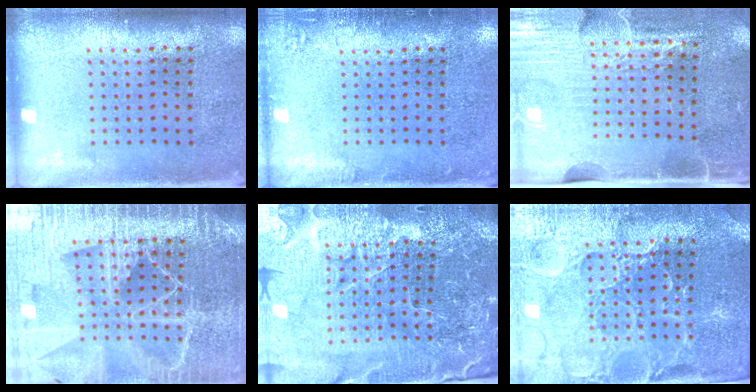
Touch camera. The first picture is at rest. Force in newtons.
{"total": 1.5, "press": 1.4, "slide": 0.3}
{"total": 4.4, "press": 3.8, "slide": 2.1}
{"total": 5.9, "press": 5.2, "slide": 2.9}
{"total": 5.6, "press": 5.2, "slide": 2.1}
{"total": 3.3, "press": 3.3, "slide": 0.5}